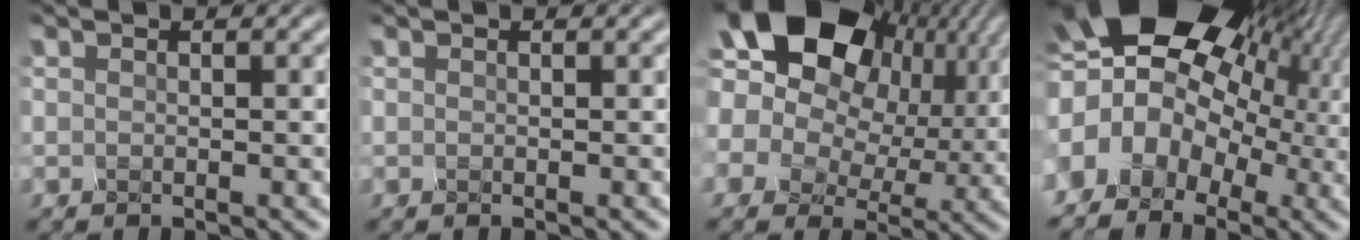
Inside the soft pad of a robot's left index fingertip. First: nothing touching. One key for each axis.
{"total": 0.0}
{"total": 14.0, "fx": 5.0, "fy": 9.8, "fz": 8.6, "tx": -0.180, "ty": 0.018, "tz": 0.113}
{"total": 13.4, "fx": 1.3, "fy": 10.3, "fz": 8.5, "tx": -0.178, "ty": 0.004, "tz": 0.059}